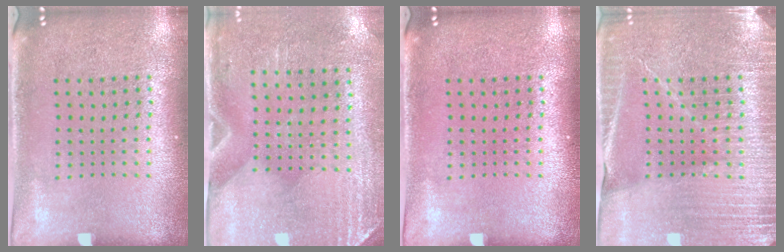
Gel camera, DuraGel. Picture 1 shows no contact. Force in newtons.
{"total": 2.9, "press": 2.5, "slide": 1.5}
{"total": 0.0}
{"total": 3.6, "press": 3.5, "slide": 0.9}